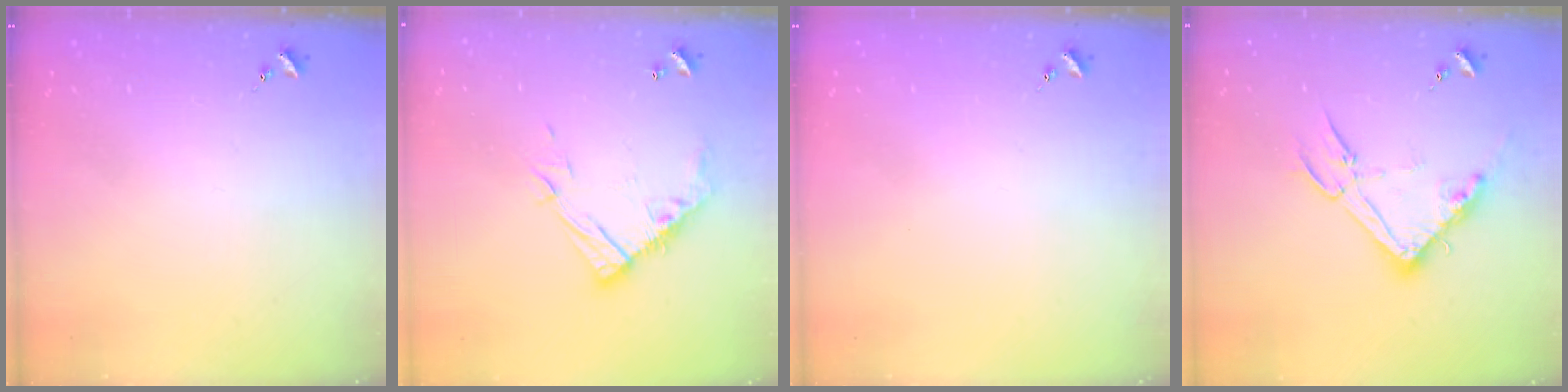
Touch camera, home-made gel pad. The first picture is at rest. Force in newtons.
{"total": 13.1, "press": 13.1, "slide": 1.1}
{"total": 0.0}
{"total": 15.2, "press": 15.2, "slide": 0.6}